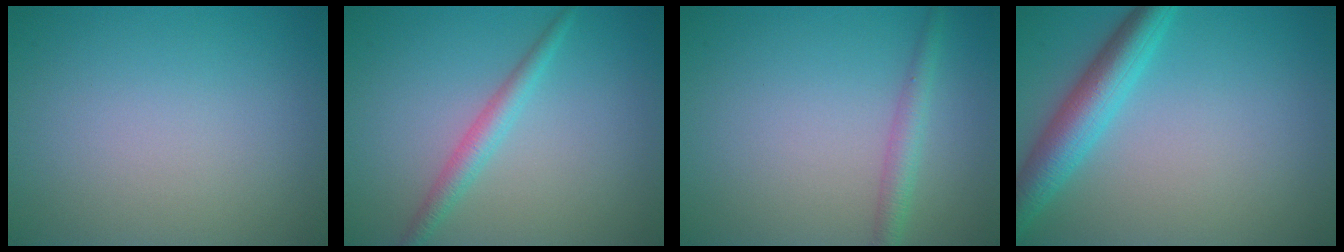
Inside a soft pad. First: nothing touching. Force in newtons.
{"total": 2.1, "press": 2.1, "slide": 0.1}
{"total": 2.0, "press": 2.0, "slide": 0.1}
{"total": 4.8, "press": 4.8, "slide": 0.1}